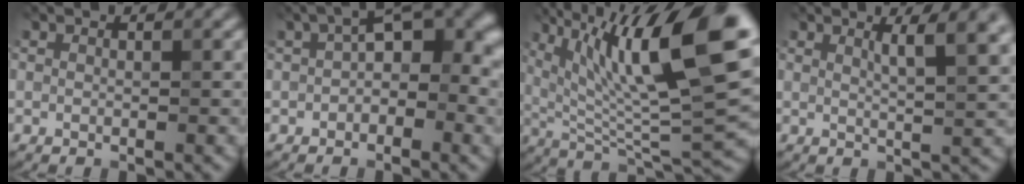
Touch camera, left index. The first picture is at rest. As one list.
[{"total": 5.2, "force": [-0.1, 2.5, 4.5], "torque": [-0.069, 0.025, 0.011]}, {"total": 12.8, "force": [4.7, 2.8, 11.6], "torque": [-0.206, 0.012, 0.110]}, {"total": 2.5, "force": [1.0, -0.2, 2.3], "torque": [-0.043, 0.001, 0.040]}]